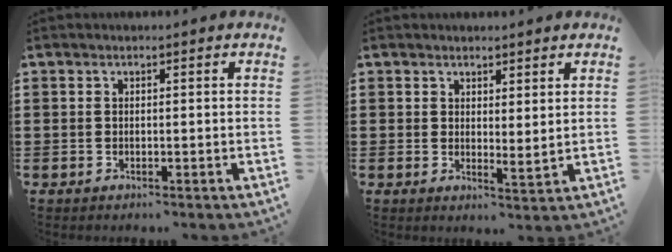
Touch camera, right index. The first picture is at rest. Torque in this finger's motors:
{"motor_torque": [0.35, 0.13, 0.10, 0.03]}